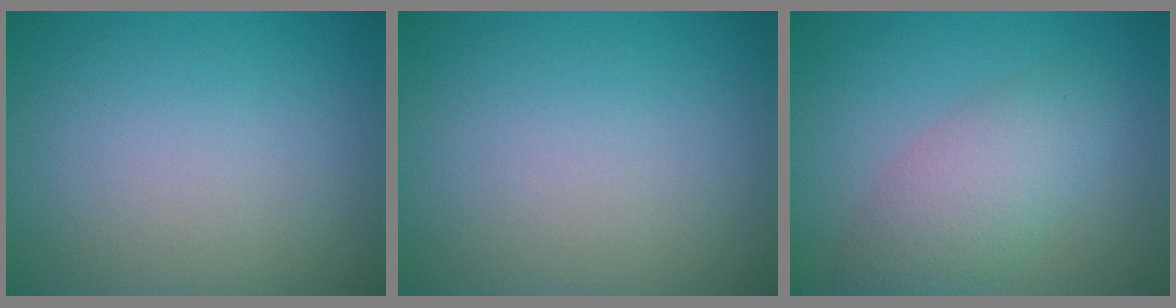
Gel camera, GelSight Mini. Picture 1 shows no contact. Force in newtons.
{"total": 0.0}
{"total": 4.4, "press": 4.4, "slide": 0.1}